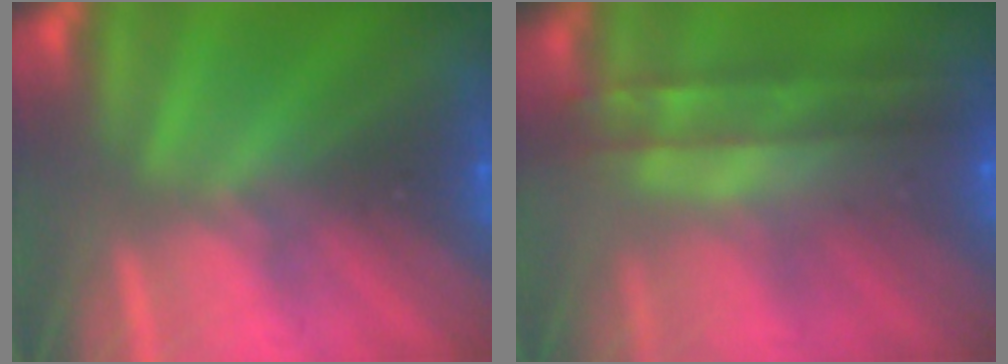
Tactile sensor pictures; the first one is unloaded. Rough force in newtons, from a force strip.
{"total": 5.9}